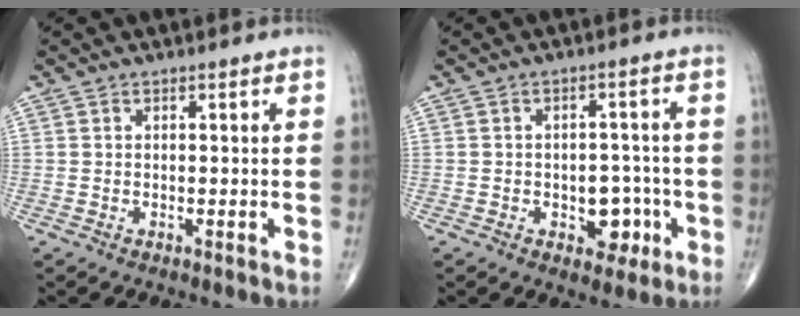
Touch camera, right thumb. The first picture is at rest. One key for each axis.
{"total": 6.3, "fx": -2.1, "fy": 4.3, "fz": 4.1, "tx": -0.019, "ty": 0.020, "tz": -0.023}